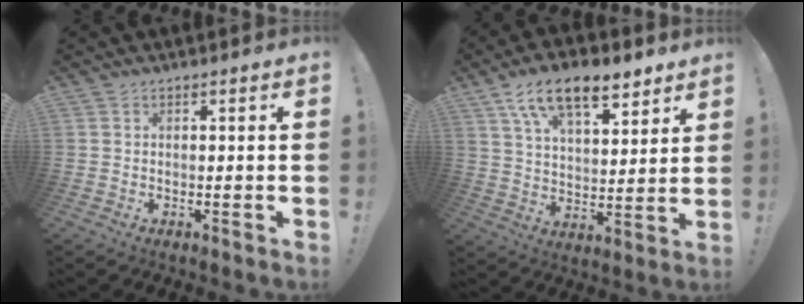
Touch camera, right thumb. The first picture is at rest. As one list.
[{"total": 14.5, "force": [9.5, 6.2, 9.1], "torque": [-0.151, -0.048, 0.167]}]